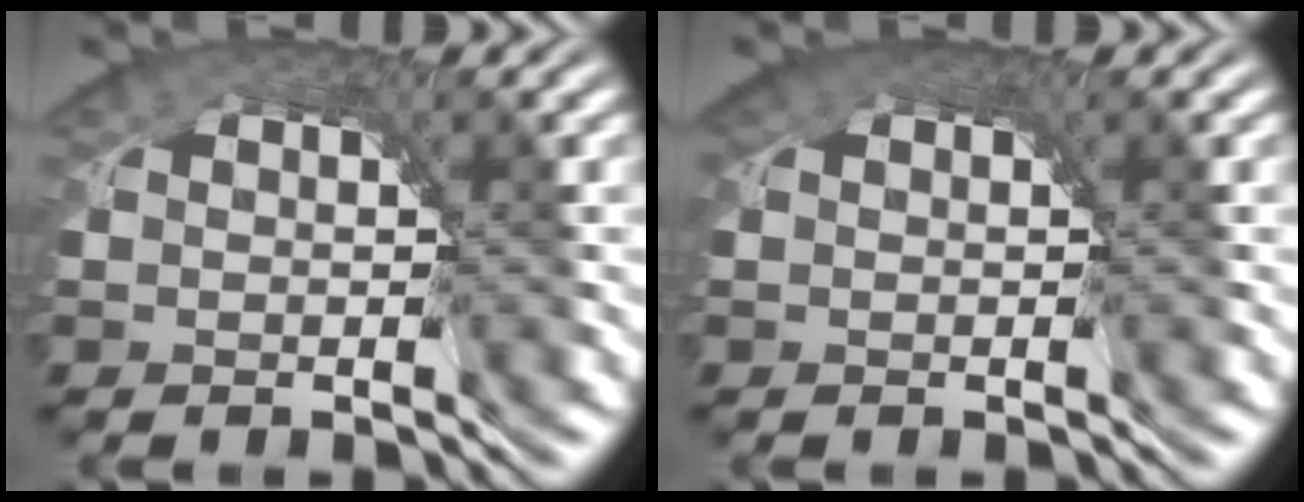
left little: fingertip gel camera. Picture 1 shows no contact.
{"total": 2.0, "force": [0.7, 1.6, 0.9], "torque": [-0.019, 0.001, 0.006]}